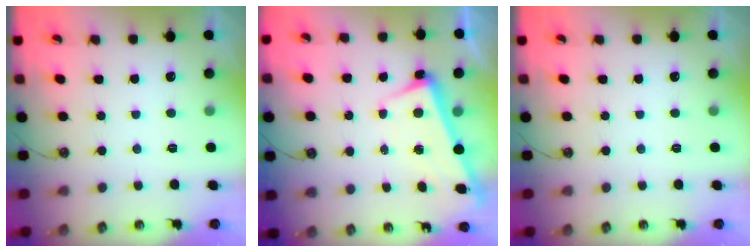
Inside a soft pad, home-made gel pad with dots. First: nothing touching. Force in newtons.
{"total": 2.5, "press": 2.4, "slide": 0.6}
{"total": 0.0}